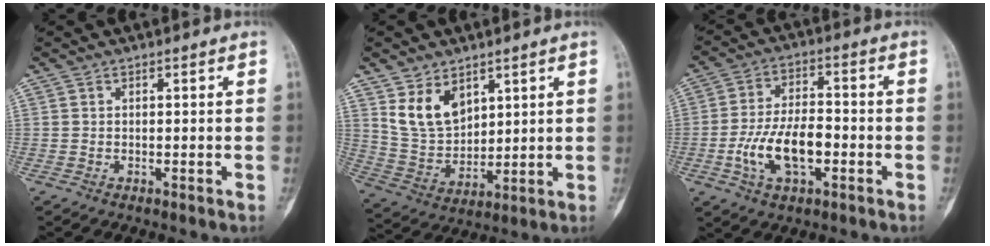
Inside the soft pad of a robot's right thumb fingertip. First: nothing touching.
{"total": 9.9, "force": [5.2, 6.5, 5.4], "torque": [-0.079, -0.031, 0.119]}
{"total": 11.6, "force": [-3.2, 5.9, 9.4], "torque": [-0.172, 0.023, -0.058]}